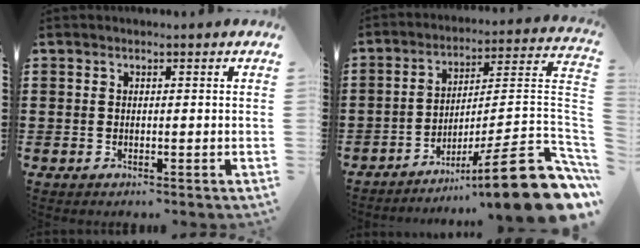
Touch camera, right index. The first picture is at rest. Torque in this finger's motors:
{"motor_torque": [2.14, 0.00, 1.05, 0.09]}